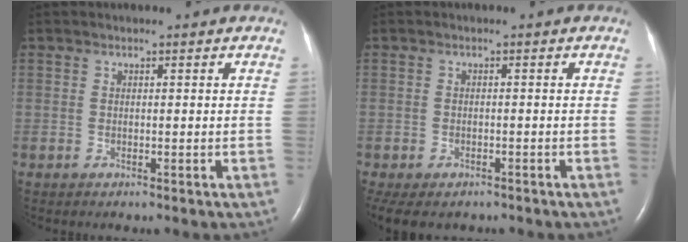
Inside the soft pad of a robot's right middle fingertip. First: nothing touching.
{"total": 9.0, "force": [-6.3, 5.0, 4.0], "torque": [-0.094, -0.012, -0.081]}